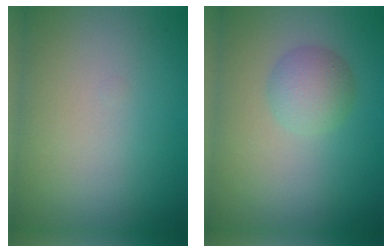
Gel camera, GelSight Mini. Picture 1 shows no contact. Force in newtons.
{"total": 2.6, "press": 2.6, "slide": 0.1}